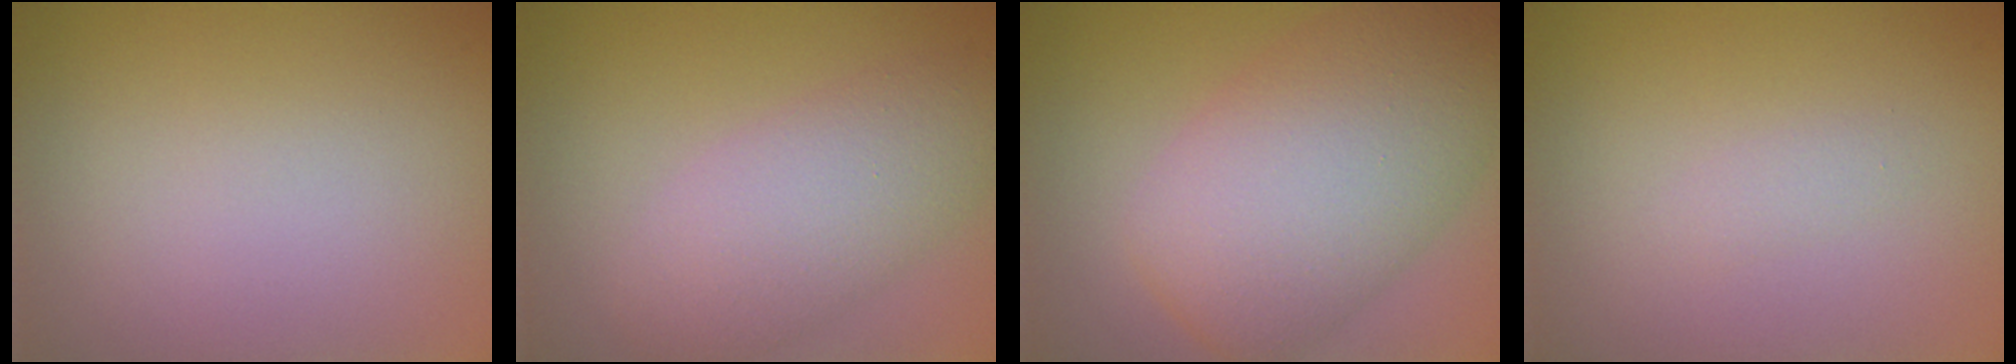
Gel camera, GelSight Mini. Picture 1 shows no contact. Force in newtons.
{"total": 4.8, "press": 4.8, "slide": 0.1}
{"total": 9.5, "press": 9.5, "slide": 0.4}
{"total": 0.7, "press": 0.7, "slide": 0.0}